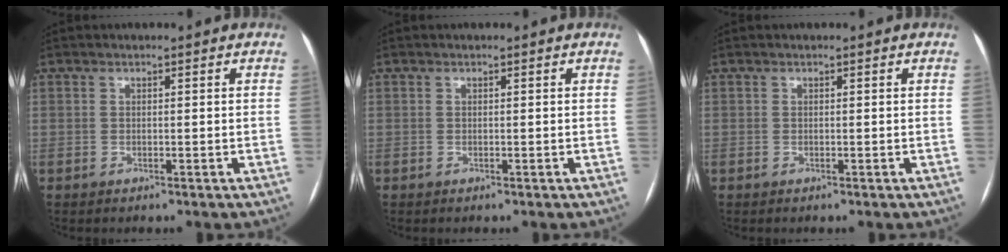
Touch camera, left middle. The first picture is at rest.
{"total": 0.0}
{"total": 0.0}